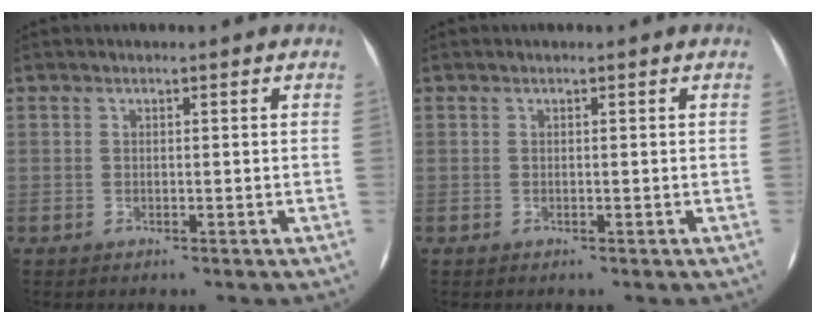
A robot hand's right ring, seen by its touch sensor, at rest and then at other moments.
{"total": 0.0}